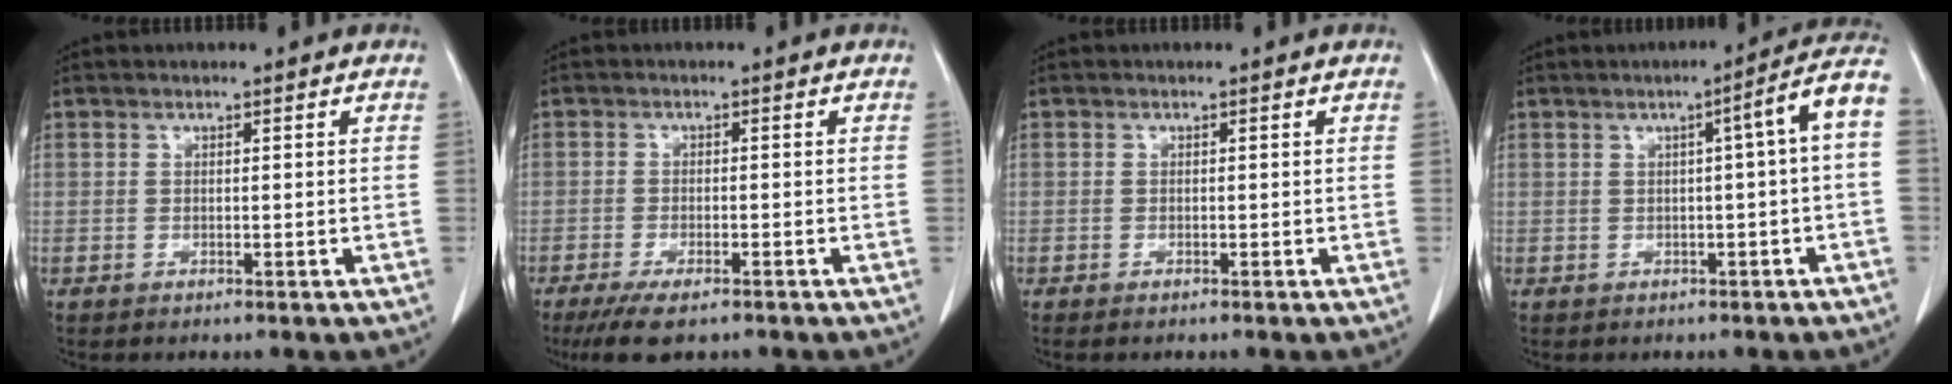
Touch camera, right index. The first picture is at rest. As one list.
[{"total": 5.9, "force": [-4.3, 1.4, 3.7], "torque": [-0.064, -0.013, -0.070]}, {"total": 0.5, "force": [-0.5, 0.0, 0.2], "torque": [-0.009, -0.002, -0.007]}, {"total": 6.5, "force": [0.2, -0.4, 6.5], "torque": [-0.075, 0.018, -0.004]}]